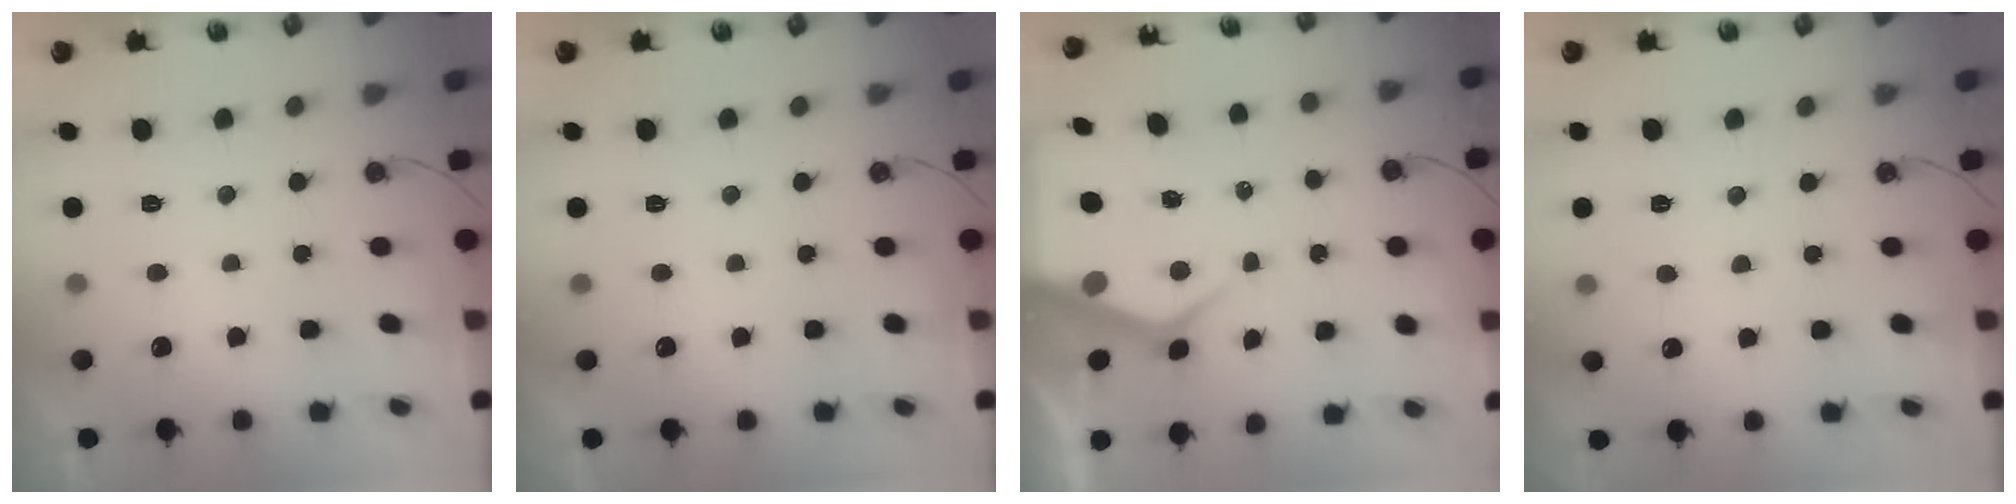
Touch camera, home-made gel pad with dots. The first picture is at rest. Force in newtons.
{"total": 0.0}
{"total": 8.8, "press": 8.8, "slide": 0.8}
{"total": 3.7, "press": 3.6, "slide": 0.6}